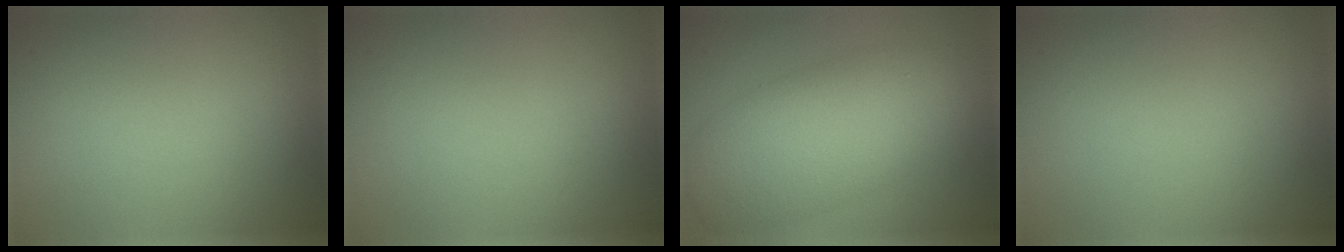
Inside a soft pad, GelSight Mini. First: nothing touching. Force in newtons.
{"total": 0.0}
{"total": 8.9, "press": 8.9, "slide": 0.1}
{"total": 0.0}